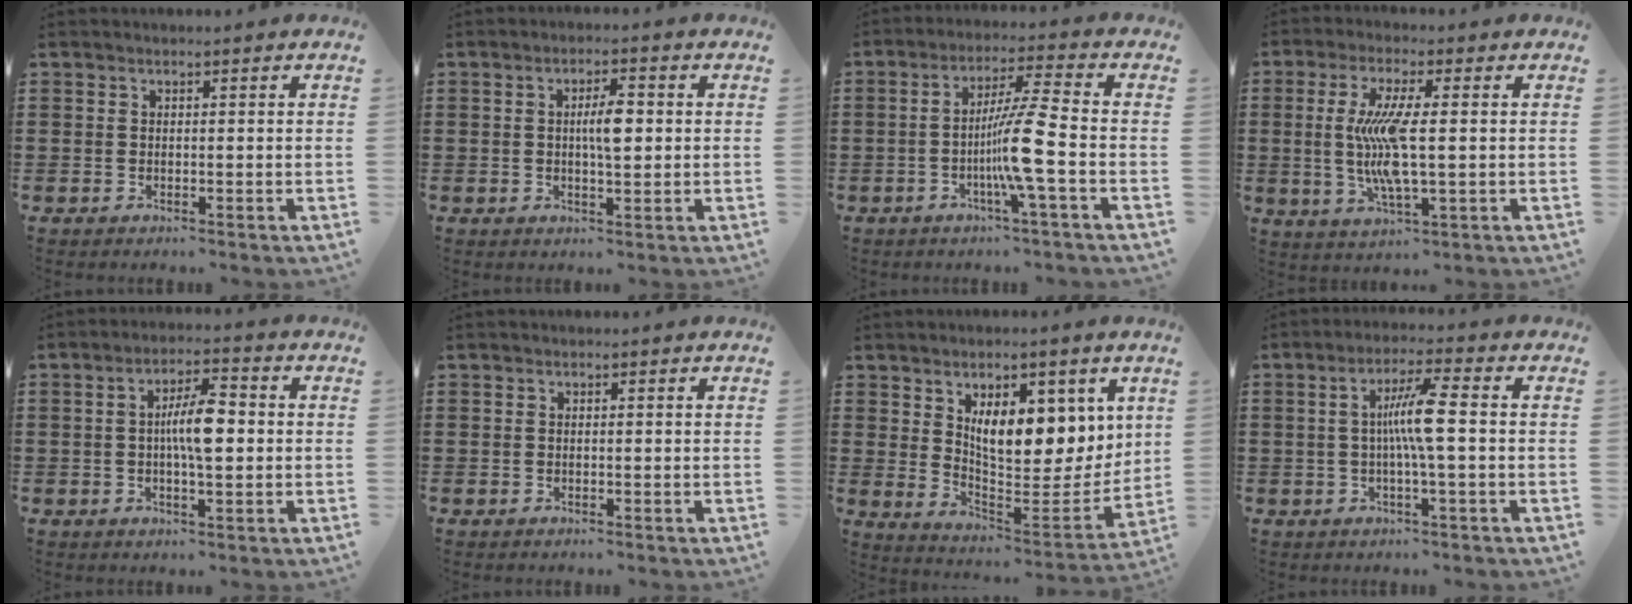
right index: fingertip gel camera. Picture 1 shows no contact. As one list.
[{"total": 4.5, "force": [0.4, 1.3, 4.3], "torque": [-0.074, 0.002, 0.002]}, {"total": 8.6, "force": [-2.3, -0.7, 8.3], "torque": [-0.157, -0.014, -0.049]}, {"total": 9.0, "force": [0.2, 1.8, 8.8], "torque": [-0.193, -0.017, -0.007]}, {"total": 6.6, "force": [0.1, 1.8, 6.4], "torque": [-0.115, 0.007, -0.002]}, {"total": 0.0}, {"total": 10.5, "force": [5.2, 5.0, 7.6], "torque": [-0.107, -0.035, 0.086]}, {"total": 6.3, "force": [-0.1, 0.0, 6.3], "torque": [-0.116, -0.001, -0.009]}]